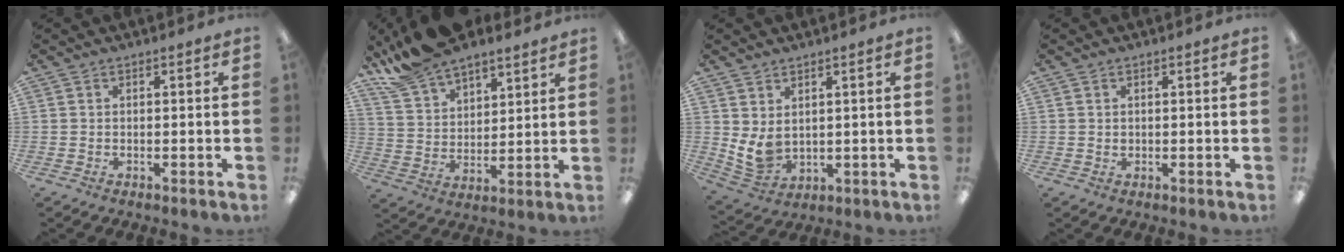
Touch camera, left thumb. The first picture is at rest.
{"total": 13.3, "force": [11.4, 5.1, 4.6], "torque": [-0.112, -0.060, 0.216]}
{"total": 5.9, "force": [2.1, 4.1, 3.6], "torque": [-0.083, -0.018, 0.042]}
{"total": 0.6, "force": [0.5, 0.4, 0.1], "torque": [-0.004, 0.000, 0.009]}